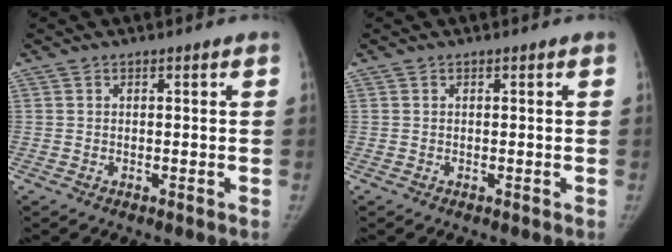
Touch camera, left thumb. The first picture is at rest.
{"total": 0.0}